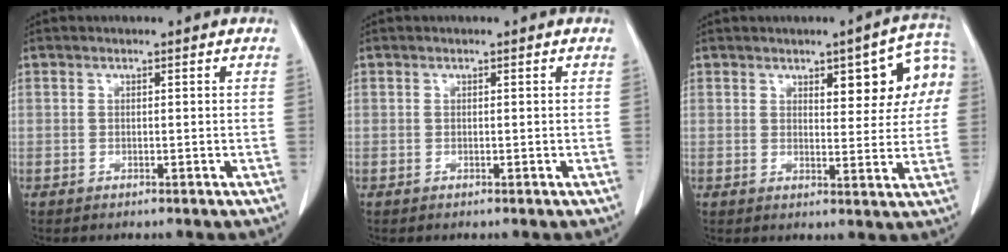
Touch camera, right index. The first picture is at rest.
{"total": 0.0}
{"total": 9.6, "force": [3.3, 3.0, 8.5], "torque": [-0.097, 0.020, 0.040]}